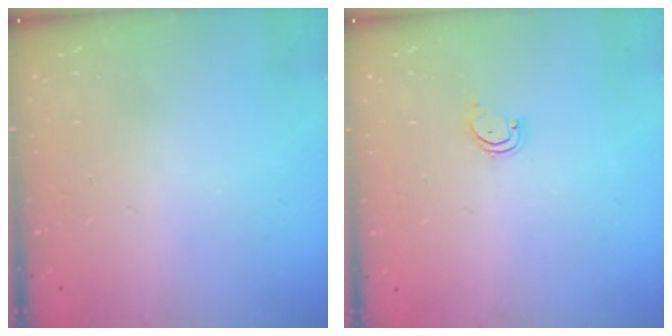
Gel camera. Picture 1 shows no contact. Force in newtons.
{"total": 2.3, "press": 2.3, "slide": 0.1}